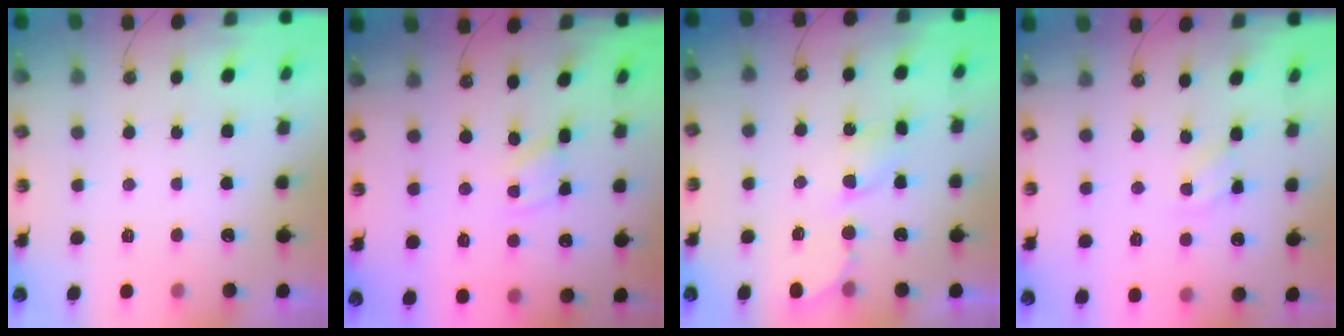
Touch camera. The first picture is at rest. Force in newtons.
{"total": 1.3, "press": 1.3, "slide": 0.0}
{"total": 6.2, "press": 6.2, "slide": 0.2}
{"total": 3.0, "press": 2.9, "slide": 0.4}